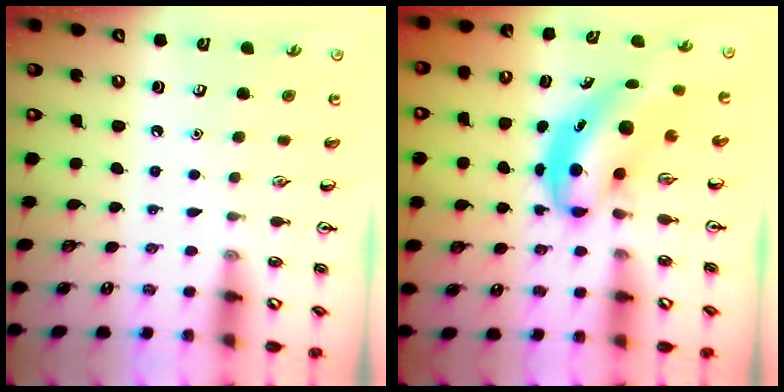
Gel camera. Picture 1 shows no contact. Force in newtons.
{"total": 6.6, "press": 6.4, "slide": 1.8}